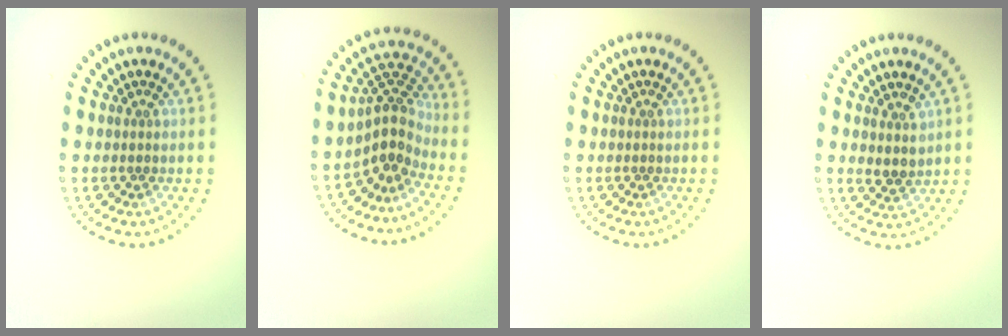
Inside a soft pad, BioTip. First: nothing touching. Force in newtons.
{"total": 3.7, "press": 2.7, "slide": 2.5}
{"total": 0.0}
{"total": 1.9, "press": 1.6, "slide": 1.1}